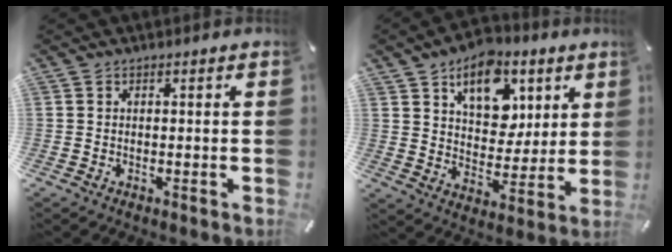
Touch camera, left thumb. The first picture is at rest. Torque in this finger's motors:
{"motor_torque": [1.09, 1.13, 1.39, -1.39, 0.15]}